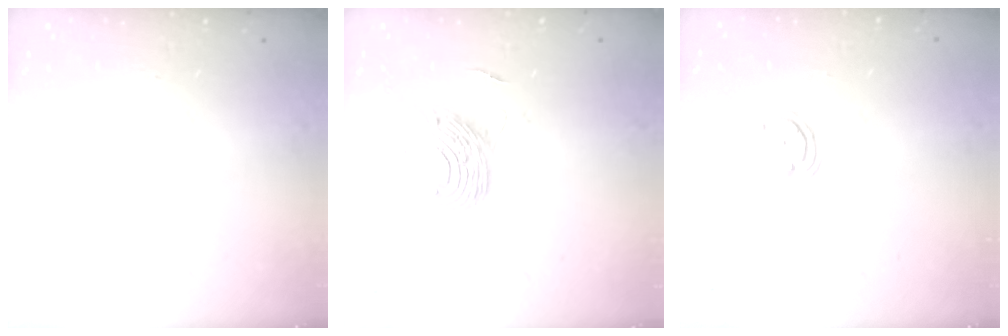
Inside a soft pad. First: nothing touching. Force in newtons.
{"total": 8.5, "press": 8.5, "slide": 0.2}
{"total": 2.9, "press": 2.9, "slide": 0.3}